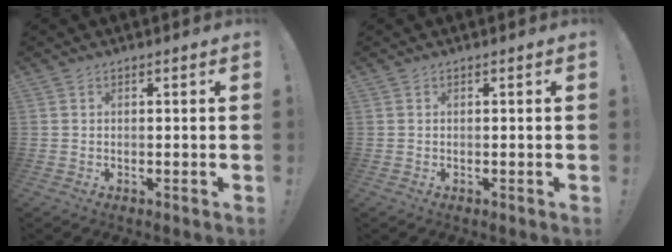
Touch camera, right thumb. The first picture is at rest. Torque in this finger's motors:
{"motor_torque": [-0.09, 0.09, 0.18, 0.05, -0.02]}